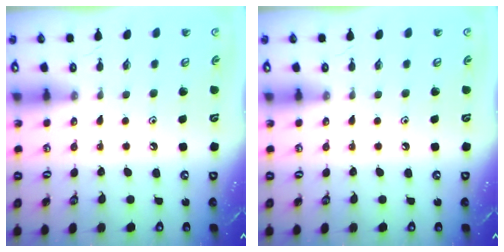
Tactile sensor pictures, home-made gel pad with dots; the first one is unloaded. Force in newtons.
{"total": 0.0}